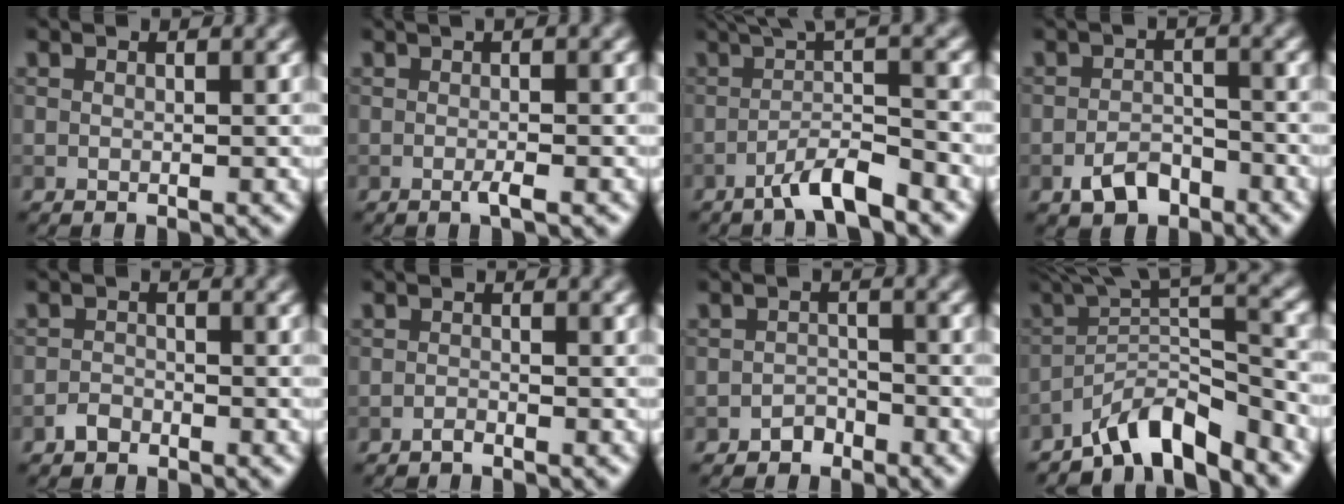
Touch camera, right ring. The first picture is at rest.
{"total": 2.6, "force": [-0.2, 0.5, 2.5], "torque": [-0.037, -0.002, -0.009]}
{"total": 5.6, "force": [-2.2, 1.0, 5.1], "torque": [-0.074, 0.007, -0.049]}
{"total": 3.2, "force": [-2.1, 1.6, 1.8], "torque": [-0.028, 0.005, -0.039]}
{"total": 1.3, "force": [-1.1, 0.7, 0.3], "torque": [-0.003, 0.002, -0.022]}
{"total": 0.7, "force": [-0.7, 0.0, 0.2], "torque": [-0.001, 0.002, -0.015]}
{"total": 1.6, "force": [-1.3, 0.9, 0.3], "torque": [-0.001, 0.007, -0.024]}
{"total": 6.8, "force": [-4.9, 1.2, 4.5], "torque": [-0.065, 0.011, -0.094]}